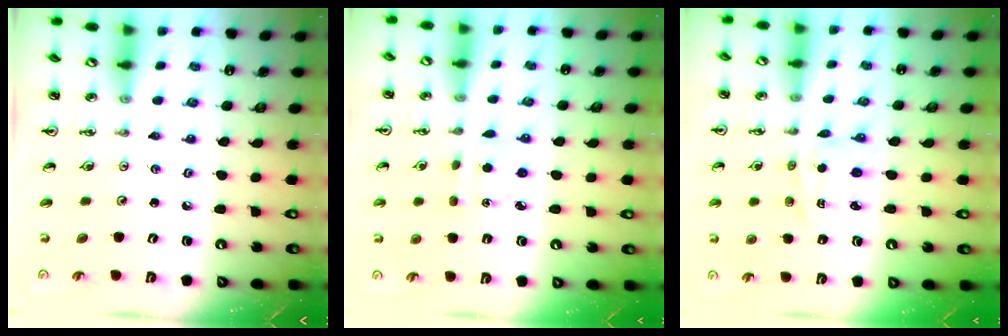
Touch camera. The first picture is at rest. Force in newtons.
{"total": 2.6, "press": 2.6, "slide": 0.5}
{"total": 2.1, "press": 2.0, "slide": 0.6}